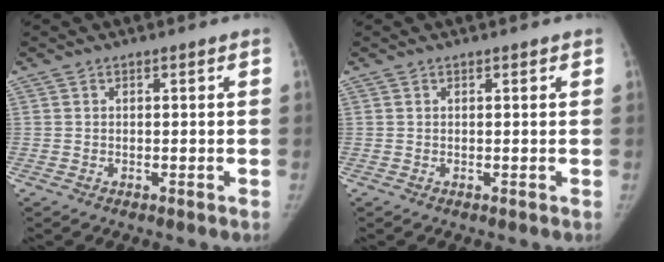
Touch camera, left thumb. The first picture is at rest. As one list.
[{"total": 0.0}]